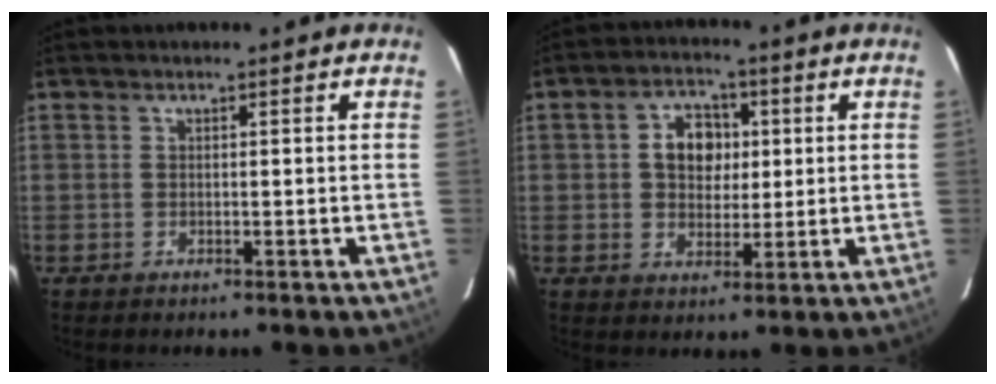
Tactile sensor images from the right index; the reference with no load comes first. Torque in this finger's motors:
{"motor_torque": [0.44, -0.18, 0.54, 0.07]}